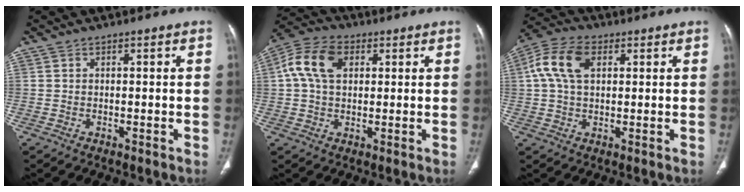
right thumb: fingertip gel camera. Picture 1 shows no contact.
{"total": 10.0, "force": [2.5, 6.7, 7.0], "torque": [-0.131, 0.019, 0.039]}
{"total": 9.6, "force": [2.6, 6.0, 7.1], "torque": [-0.144, 0.020, 0.042]}